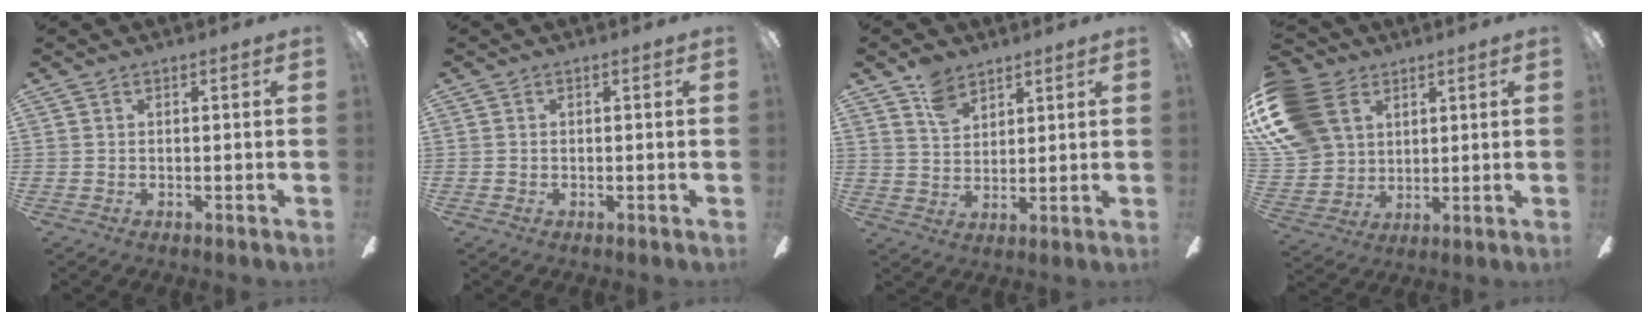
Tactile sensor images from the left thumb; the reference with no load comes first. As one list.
[{"total": 0.0}, {"total": 6.9, "force": [5.0, 4.1, 2.4], "torque": [-0.049, -0.013, 0.095]}, {"total": 18.5, "force": [7.5, 14.0, 9.6], "torque": [-0.227, -0.015, 0.146]}]